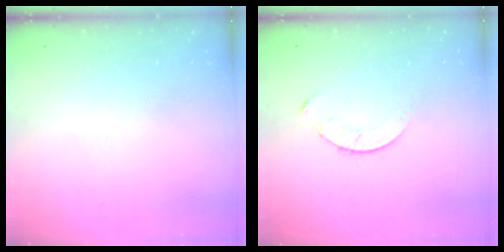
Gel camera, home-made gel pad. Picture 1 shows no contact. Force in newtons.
{"total": 4.1, "press": 4.0, "slide": 0.5}